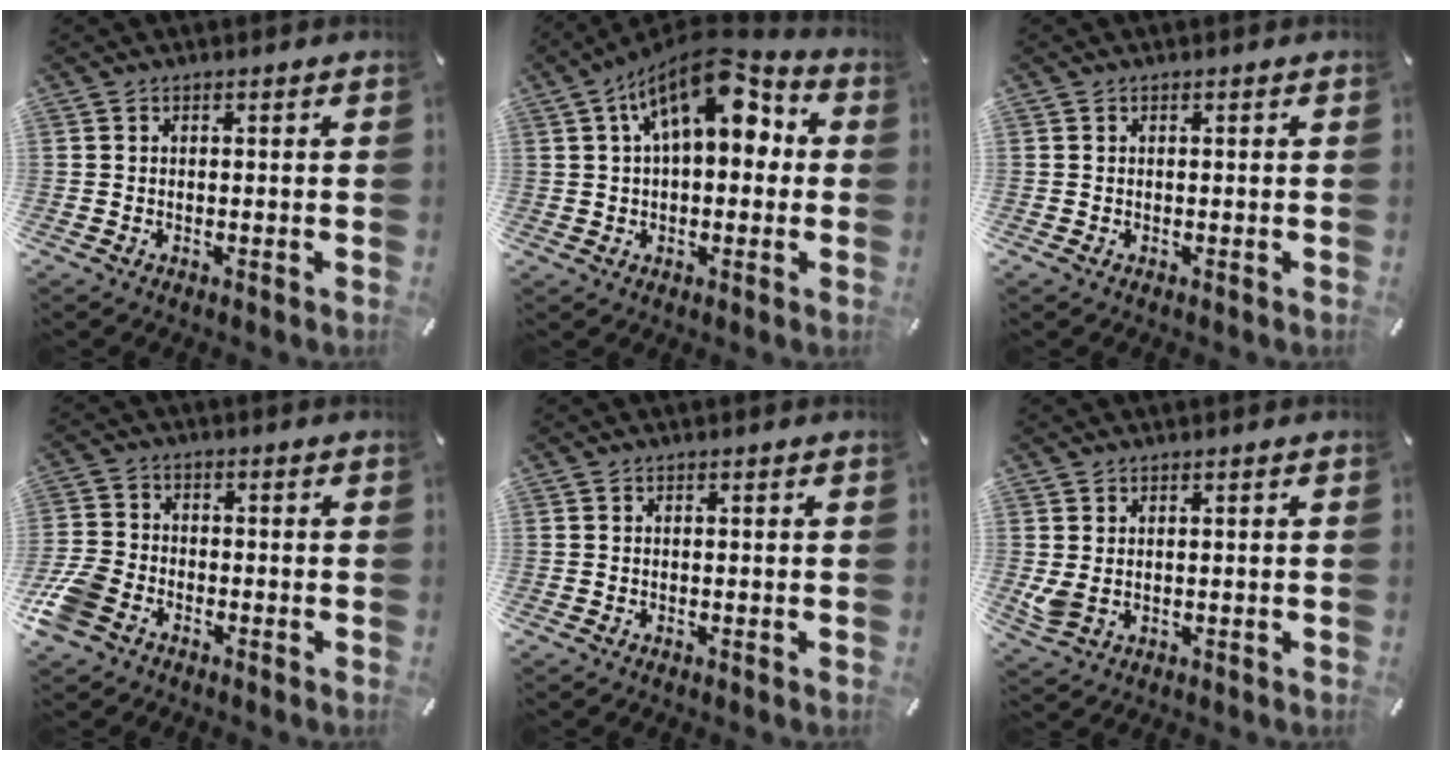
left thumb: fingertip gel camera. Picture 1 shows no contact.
{"total": 14.7, "force": [5.5, 7.8, 11.1], "torque": [-0.174, -0.010, 0.097]}
{"total": 0.0}
{"total": 7.3, "force": [-4.1, 5.1, 3.4], "torque": [-0.086, 0.016, -0.080]}
{"total": 0.0}
{"total": 2.7, "force": [0.8, 1.9, 1.8], "torque": [-0.042, -0.001, 0.017]}